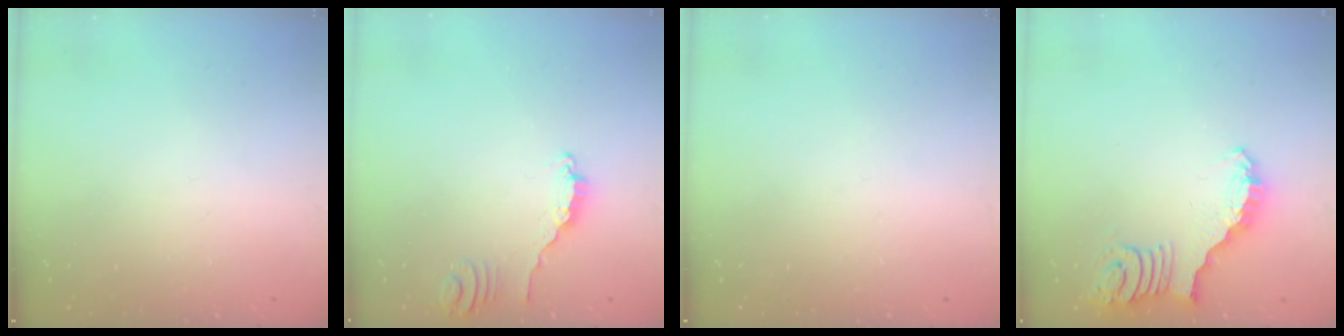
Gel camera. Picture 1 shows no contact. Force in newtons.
{"total": 2.8, "press": 2.8, "slide": 0.2}
{"total": 0.0}
{"total": 2.7, "press": 2.7, "slide": 0.5}